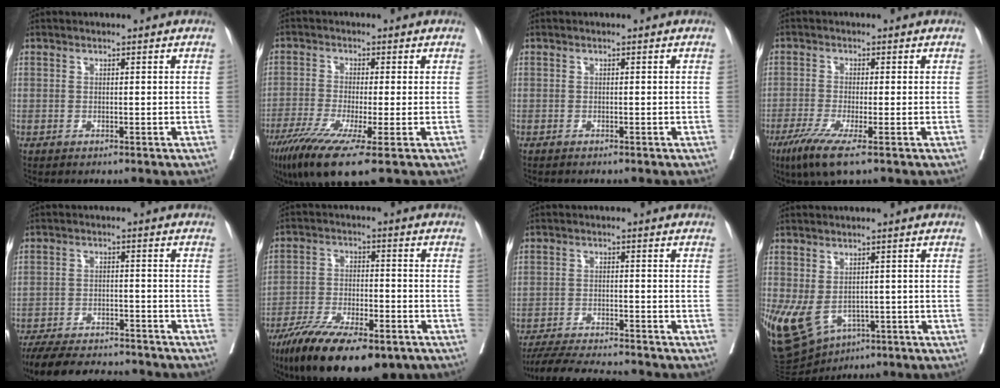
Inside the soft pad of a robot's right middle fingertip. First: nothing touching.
{"total": 10.4, "force": [-5.9, 0.5, 8.5], "torque": [-0.145, -0.029, -0.100]}
{"total": 0.6, "force": [-0.6, 0.1, 0.2], "torque": [-0.005, -0.001, -0.010]}
{"total": 6.2, "force": [-3.6, 0.4, 5.1], "torque": [-0.095, -0.019, -0.066]}
{"total": 17.0, "force": [-15.2, 3.8, 6.6], "torque": [-0.137, -0.014, -0.219]}
{"total": 17.6, "force": [-12.2, 5.4, 11.5], "torque": [-0.190, -0.023, -0.199]}
{"total": 11.5, "force": [-10.7, 0.8, 4.2], "torque": [-0.066, -0.012, -0.167]}
{"total": 12.2, "force": [-4.7, 8.2, 7.7], "torque": [-0.164, -0.007, -0.060]}